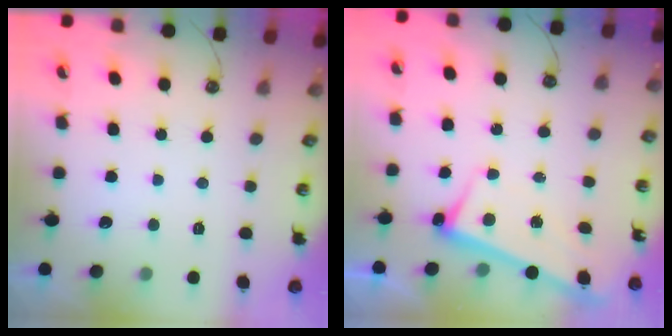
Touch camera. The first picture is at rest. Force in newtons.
{"total": 2.7, "press": 2.7, "slide": 0.4}